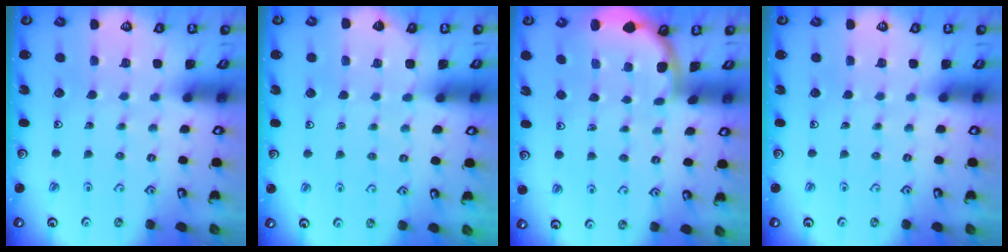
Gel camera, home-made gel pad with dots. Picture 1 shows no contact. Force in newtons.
{"total": 2.5, "press": 2.5, "slide": 0.3}
{"total": 1.9, "press": 1.9, "slide": 0.0}
{"total": 0.0}